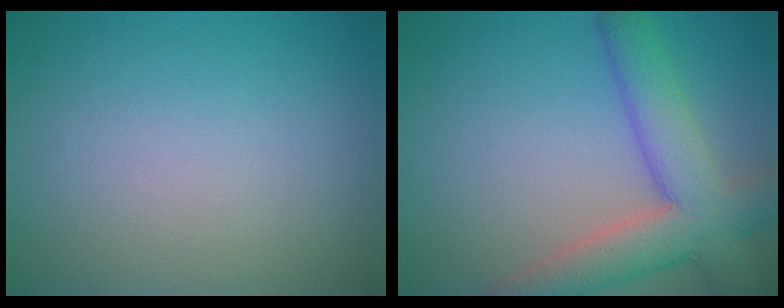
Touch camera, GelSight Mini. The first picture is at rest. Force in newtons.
{"total": 7.1, "press": 7.1, "slide": 0.3}